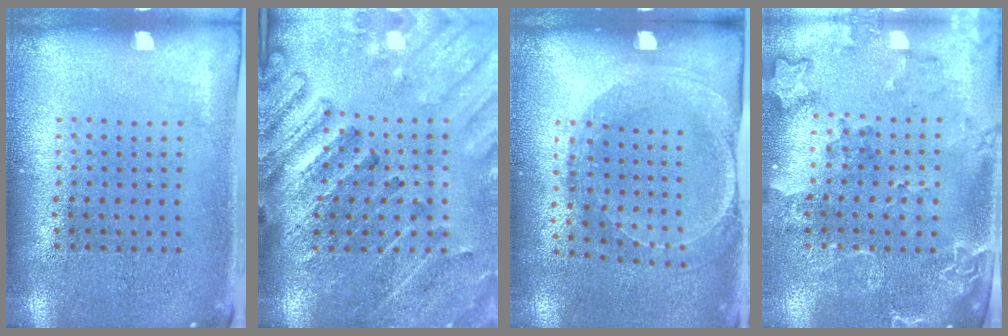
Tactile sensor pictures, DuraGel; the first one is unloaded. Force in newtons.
{"total": 2.7, "press": 2.7, "slide": 0.3}
{"total": 1.5, "press": 1.4, "slide": 0.4}
{"total": 2.2, "press": 1.9, "slide": 1.1}